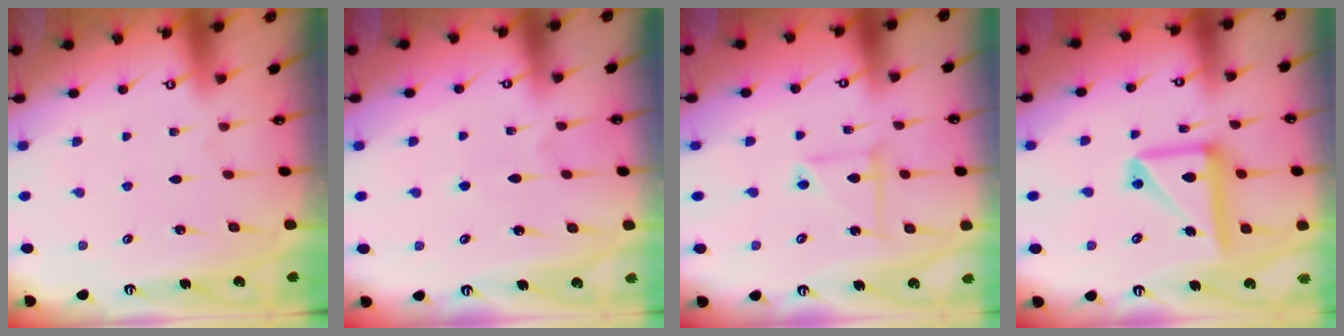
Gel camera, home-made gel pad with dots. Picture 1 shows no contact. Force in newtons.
{"total": 4.3, "press": 4.2, "slide": 0.6}
{"total": 5.8, "press": 5.8, "slide": 0.4}
{"total": 14.1, "press": 14.0, "slide": 1.7}